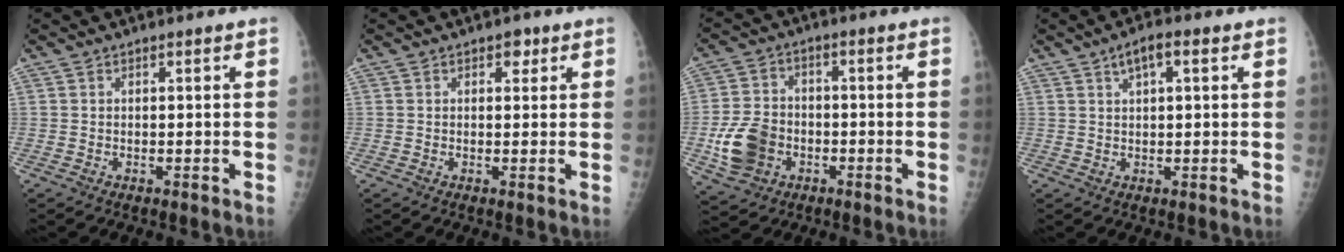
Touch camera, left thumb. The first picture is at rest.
{"total": 1.9, "force": [1.0, 1.3, 1.0], "torque": [0.001, -0.002, 0.009]}
{"total": 10.0, "force": [-3.0, 7.8, 5.5], "torque": [-0.096, 0.014, -0.055]}
{"total": 4.2, "force": [2.0, 1.5, 3.4], "torque": [-0.050, 0.006, 0.032]}